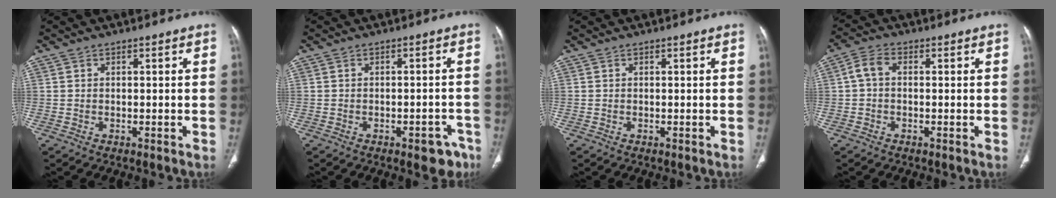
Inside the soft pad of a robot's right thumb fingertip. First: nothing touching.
{"total": 5.0, "force": [-3.1, 2.4, 3.1], "torque": [-0.015, 0.020, -0.034]}
{"total": 0.0}
{"total": 3.6, "force": [0.0, 2.3, 2.7], "torque": [-0.052, 0.011, -0.007]}